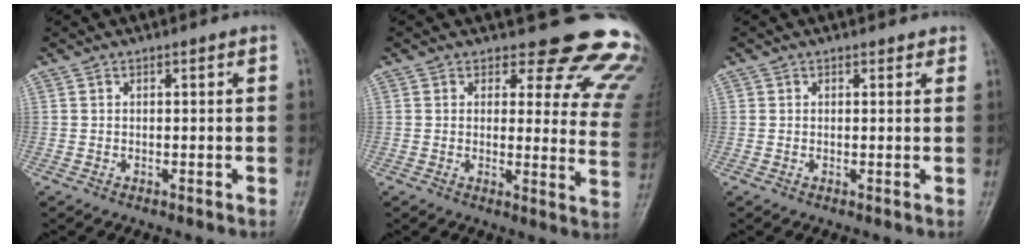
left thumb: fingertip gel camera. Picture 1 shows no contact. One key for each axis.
{"total": 17.4, "fx": 15.5, "fy": 6.1, "fz": 4.7, "tx": 0.004, "ty": -0.132, "tz": 0.142}
{"total": 1.0, "fx": 0.6, "fy": 0.8, "fz": -0.2, "tx": 0.017, "ty": -0.003, "tz": 0.001}